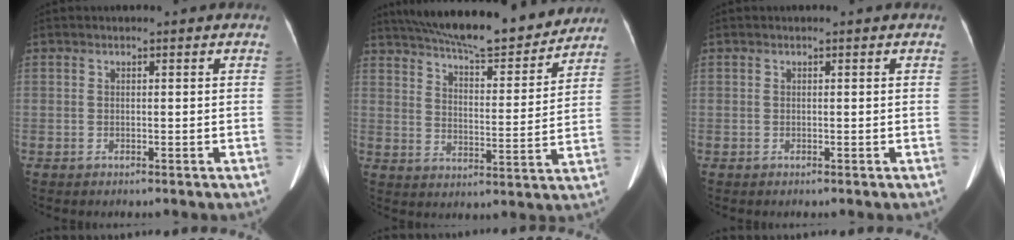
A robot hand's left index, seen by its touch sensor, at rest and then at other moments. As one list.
[{"total": 19.7, "force": [17.6, 3.2, 8.3], "torque": [-0.137, -0.001, 0.250]}, {"total": 0.0}]